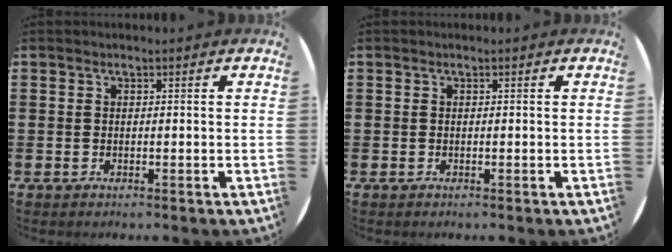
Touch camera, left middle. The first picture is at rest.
{"total": 0.0}